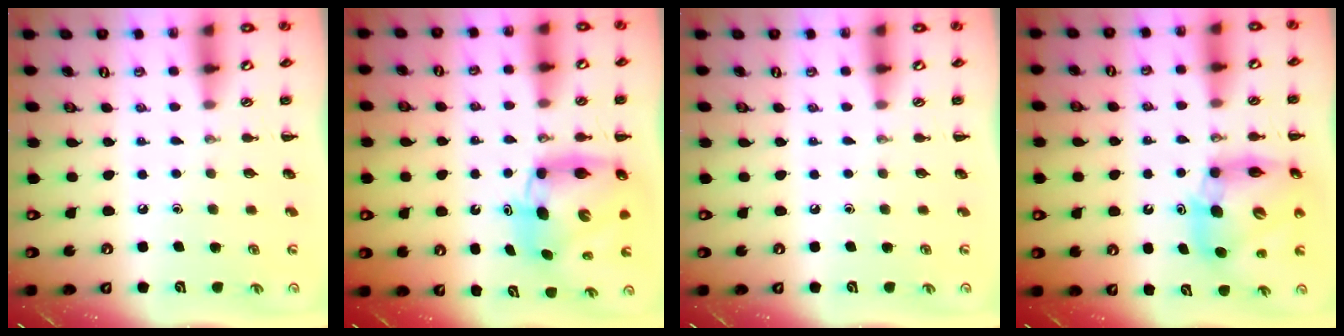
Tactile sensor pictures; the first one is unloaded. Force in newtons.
{"total": 9.7, "press": 9.3, "slide": 2.8}
{"total": 0.0}
{"total": 11.9, "press": 11.4, "slide": 3.4}